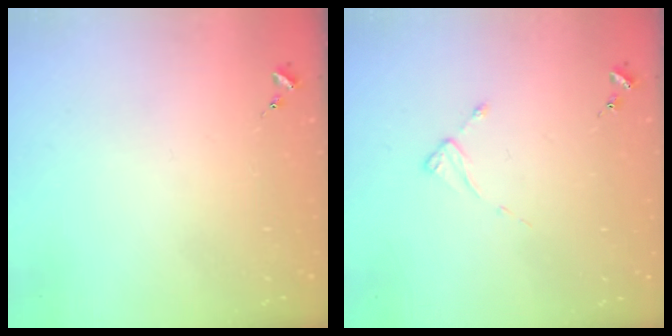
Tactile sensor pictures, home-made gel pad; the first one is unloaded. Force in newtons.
{"total": 2.4, "press": 2.4, "slide": 0.3}